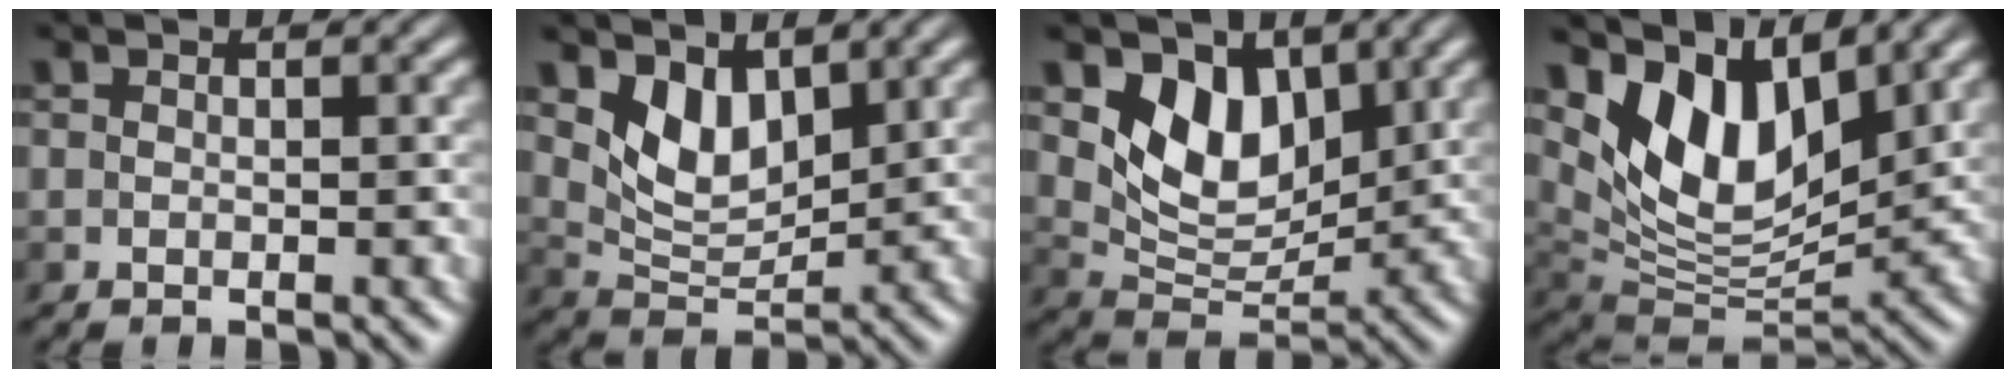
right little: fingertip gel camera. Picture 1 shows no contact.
{"total": 3.6, "force": [2.0, 2.0, 2.2], "torque": [-0.049, -0.016, 0.032]}
{"total": 6.0, "force": [2.7, 3.9, 3.6], "torque": [-0.066, -0.010, 0.046]}
{"total": 8.6, "force": [4.8, 4.3, 5.8], "torque": [-0.109, 0.010, 0.084]}